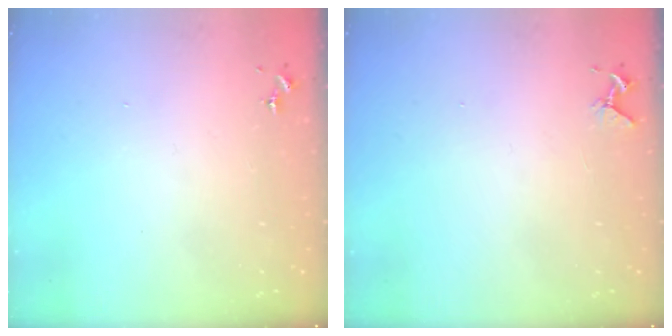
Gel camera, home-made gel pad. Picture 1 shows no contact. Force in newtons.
{"total": 4.2, "press": 4.2, "slide": 0.4}